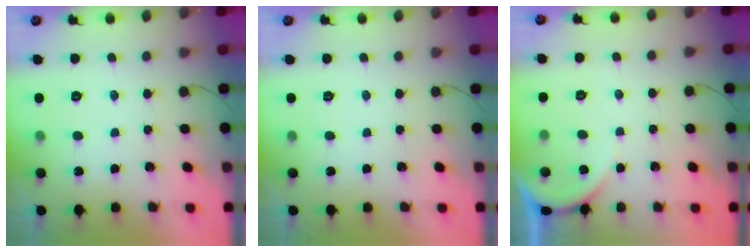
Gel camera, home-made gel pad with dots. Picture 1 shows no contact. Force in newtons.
{"total": 0.0}
{"total": 1.6, "press": 1.6, "slide": 0.4}